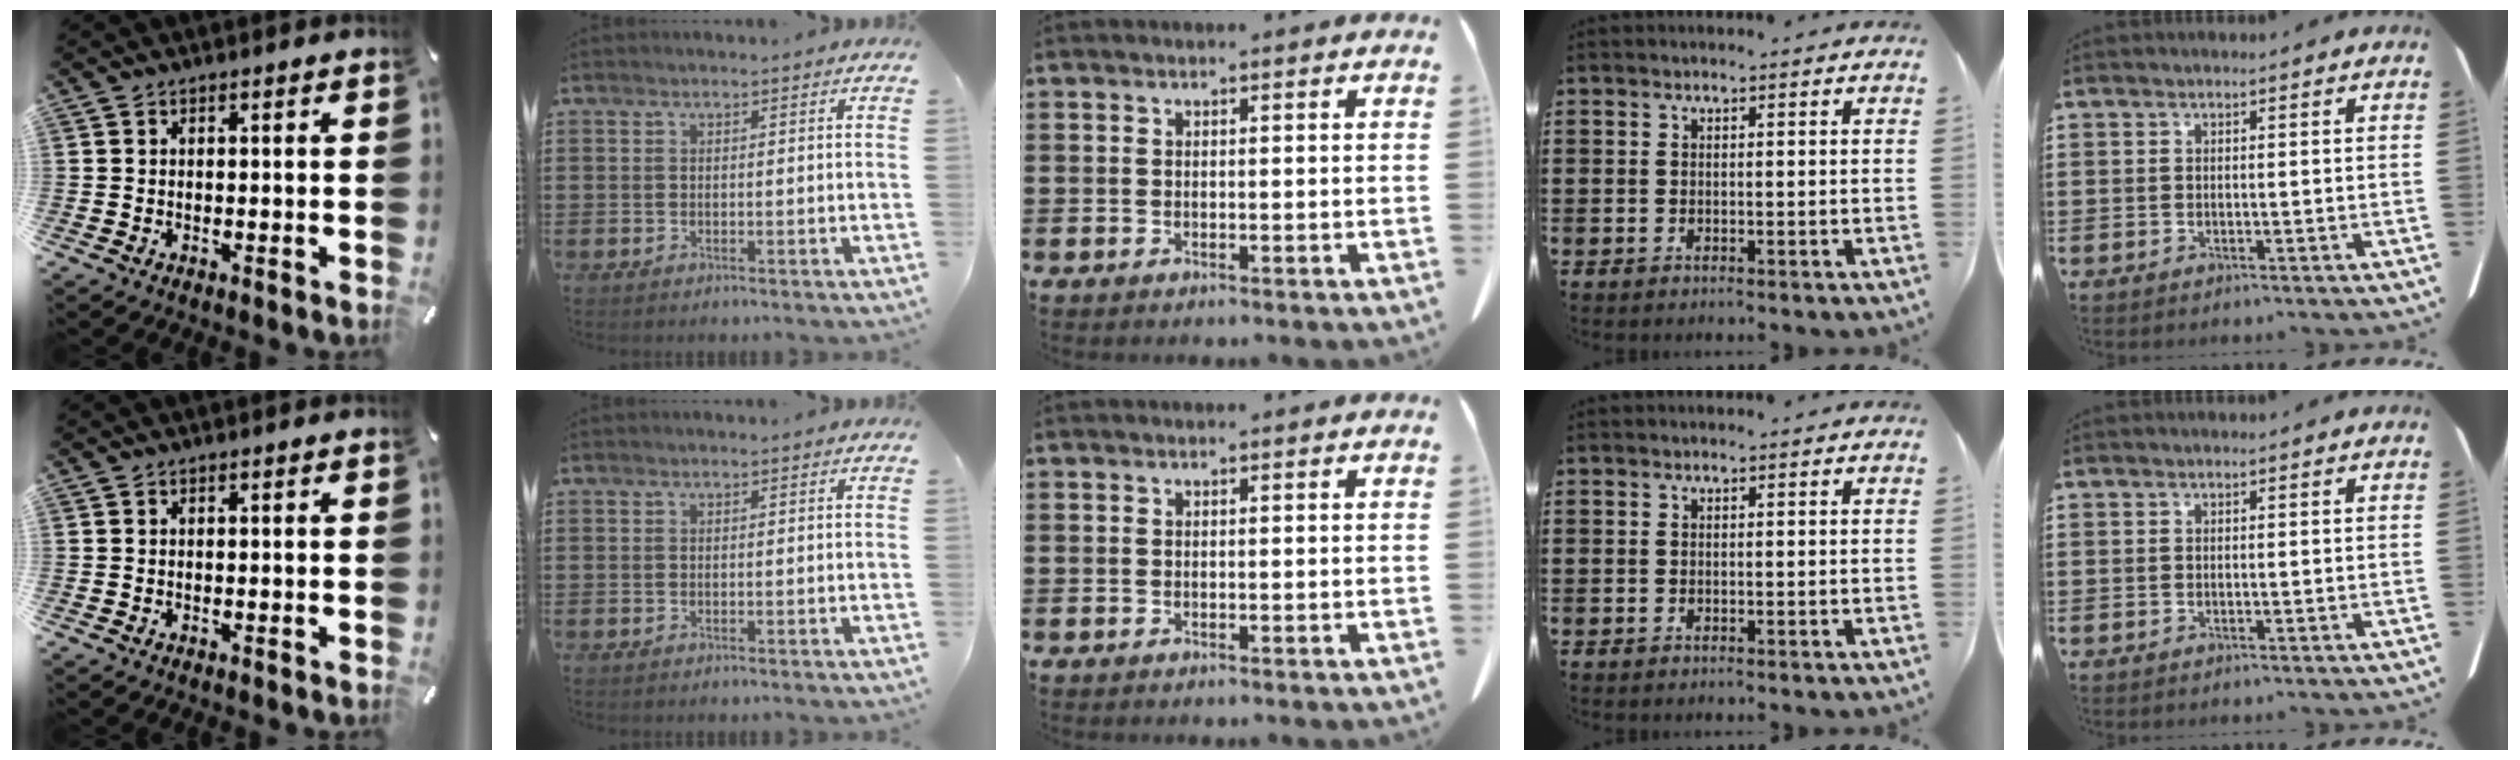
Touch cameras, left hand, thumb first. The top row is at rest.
{}